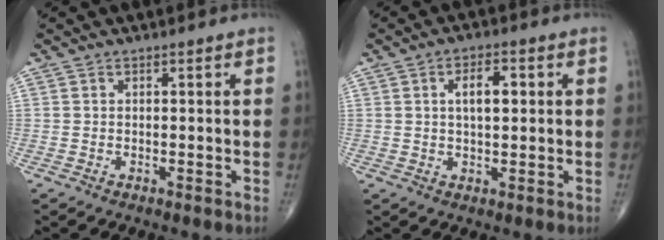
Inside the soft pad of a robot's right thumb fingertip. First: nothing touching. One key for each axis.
{"total": 5.4, "fx": 1.2, "fy": 2.5, "fz": 4.7, "tx": -0.071, "ty": 0.002, "tz": 0.019}